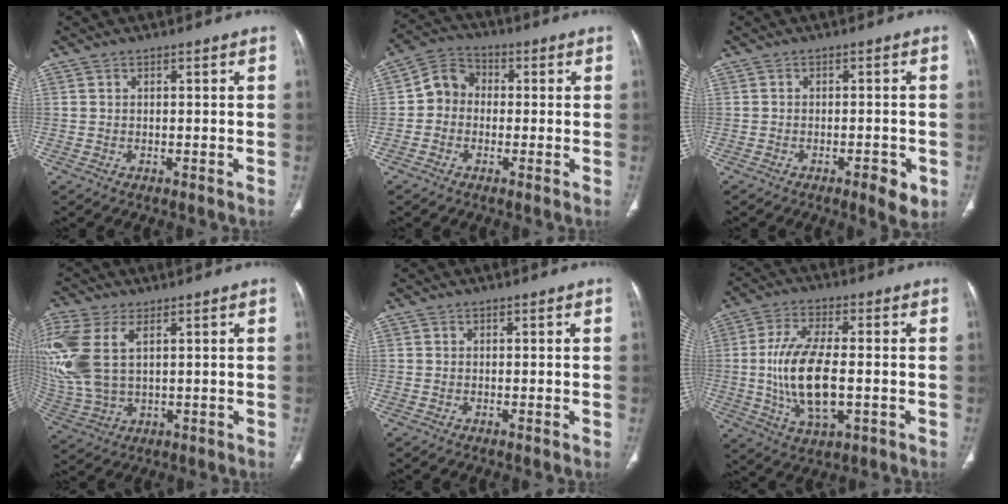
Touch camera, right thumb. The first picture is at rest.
{"total": 6.4, "force": [-0.6, 5.6, 3.0], "torque": [-0.031, 0.023, -0.027]}
{"total": 4.4, "force": [-2.0, 1.6, 3.6], "torque": [-0.039, 0.002, -0.024]}
{"total": 16.2, "force": [4.7, 9.2, 12.5], "torque": [-0.321, -0.002, 0.097]}
{"total": 0.0}
{"total": 14.0, "force": [-1.2, 6.2, 12.5], "torque": [-0.243, 0.001, -0.019]}